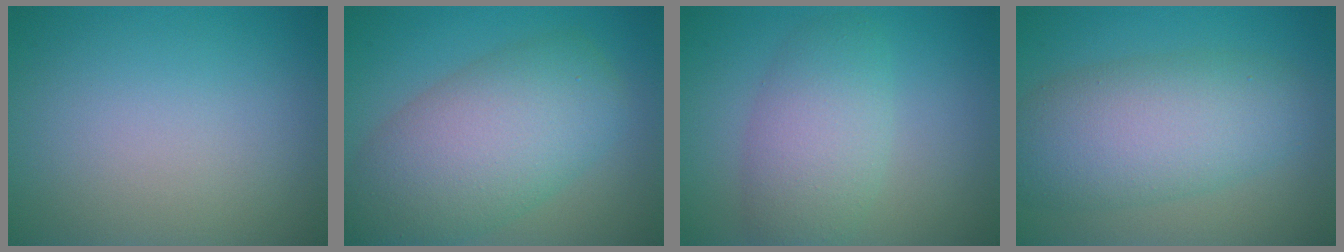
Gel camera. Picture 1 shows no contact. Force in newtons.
{"total": 9.3, "press": 9.2, "slide": 0.4}
{"total": 4.7, "press": 4.7, "slide": 0.1}
{"total": 7.5, "press": 7.5, "slide": 0.4}